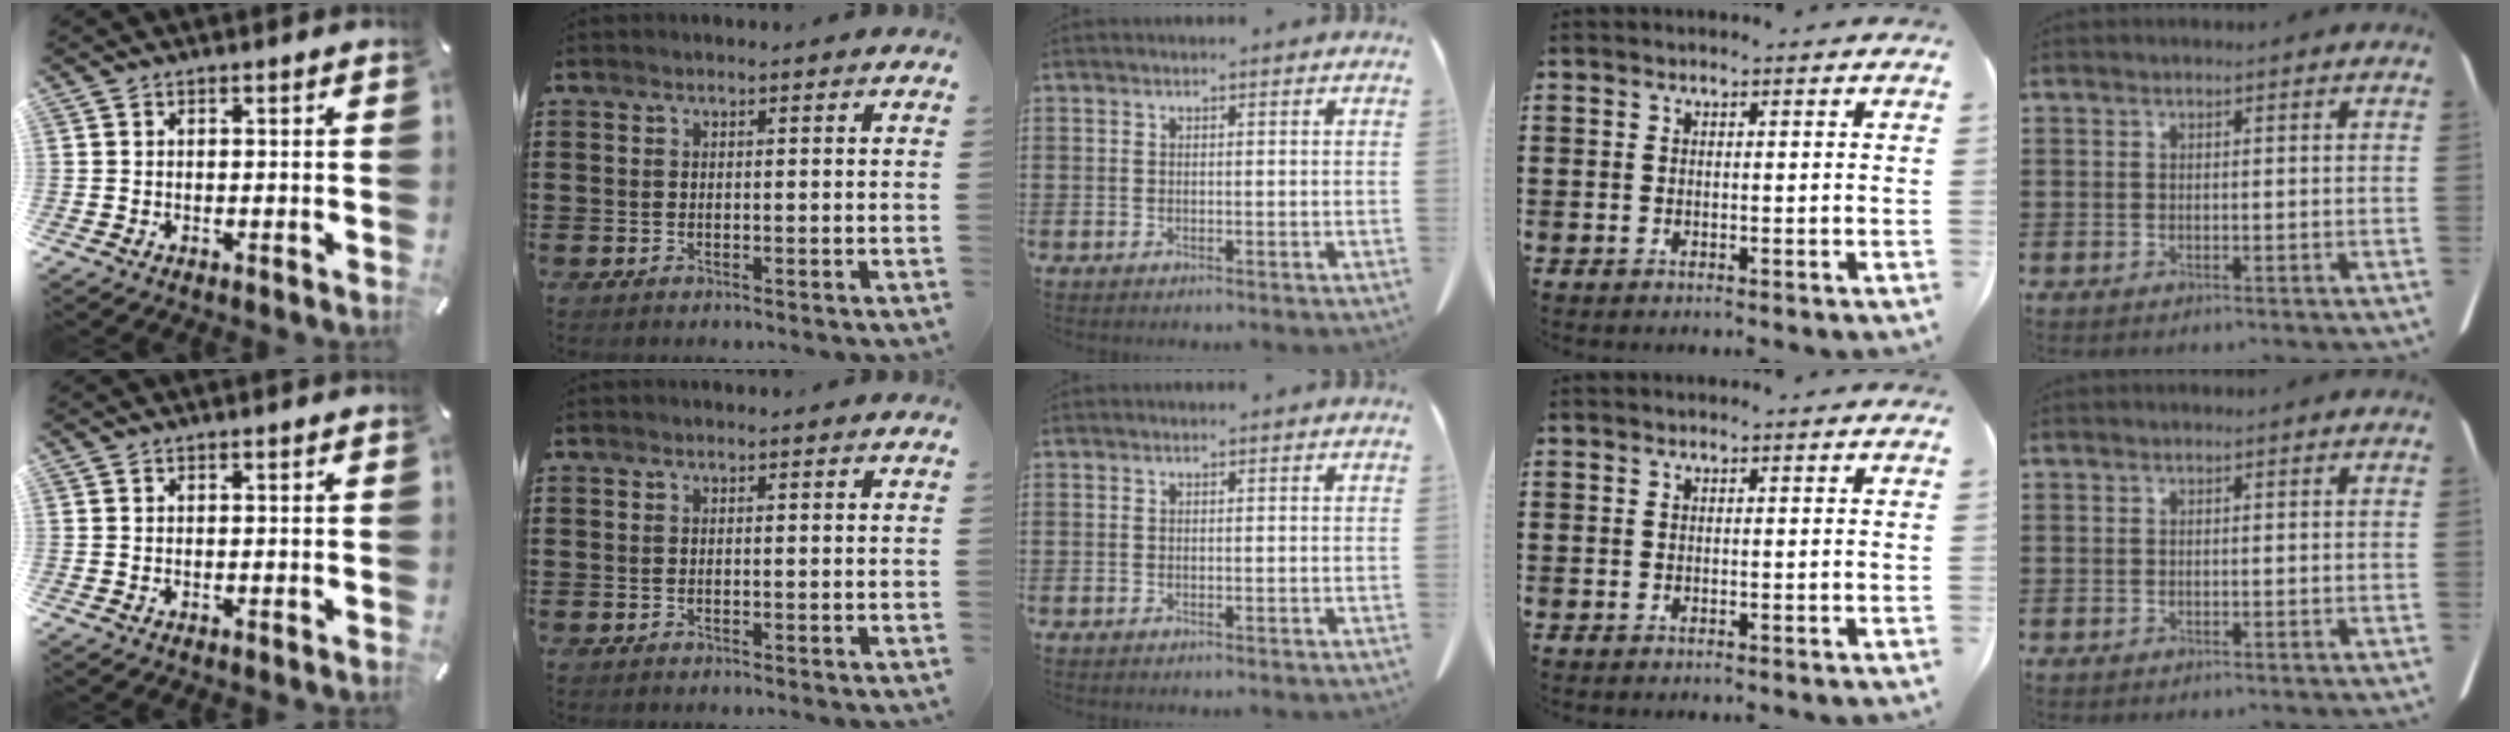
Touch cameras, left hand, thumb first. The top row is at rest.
{}